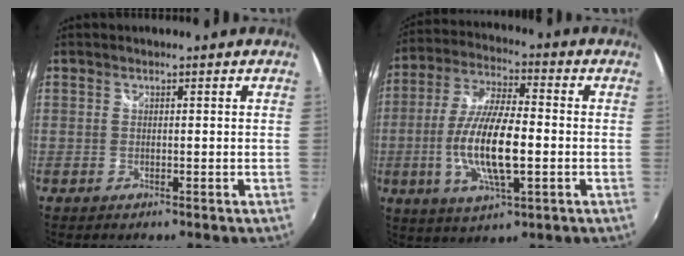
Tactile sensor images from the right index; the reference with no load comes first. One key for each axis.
{"total": 14.6, "fx": -2.9, "fy": 4.2, "fz": 13.7, "tx": -0.277, "ty": -0.006, "tz": -0.053}